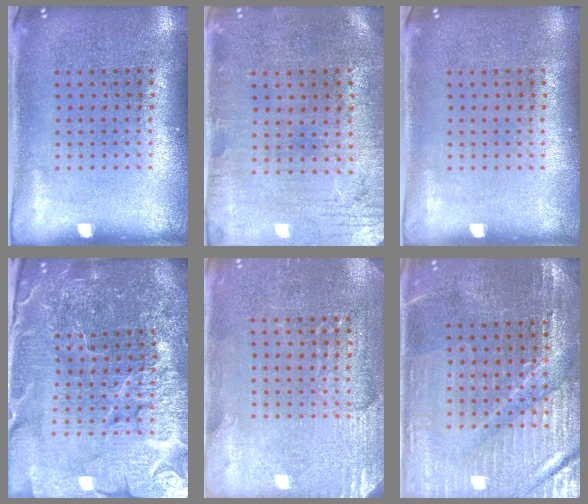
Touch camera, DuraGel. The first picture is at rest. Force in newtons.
{"total": 0.6, "press": 0.4, "slide": 0.5}
{"total": 0.0}
{"total": 6.1, "press": 5.4, "slide": 2.8}
{"total": 2.9, "press": 2.9, "slide": 0.5}
{"total": 3.1, "press": 3.1, "slide": 0.4}